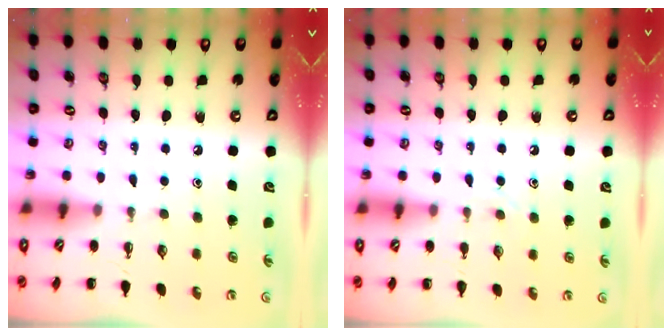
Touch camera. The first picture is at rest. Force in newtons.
{"total": 6.3, "press": 6.1, "slide": 1.3}